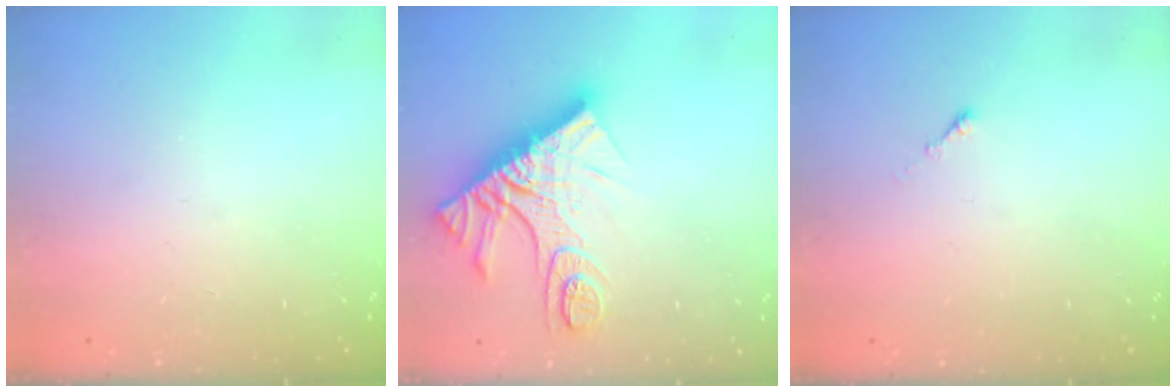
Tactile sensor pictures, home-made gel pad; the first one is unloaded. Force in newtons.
{"total": 15.8, "press": 15.8, "slide": 1.4}
{"total": 0.0}